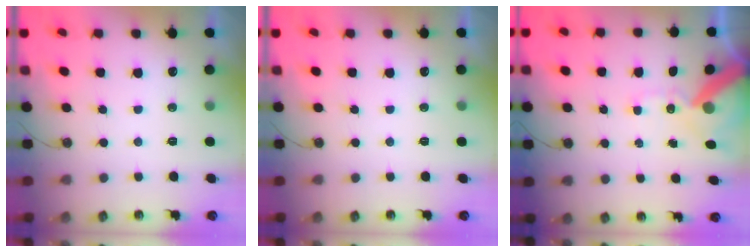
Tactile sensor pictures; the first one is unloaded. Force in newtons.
{"total": 0.0}
{"total": 13.1, "press": 13.0, "slide": 2.0}